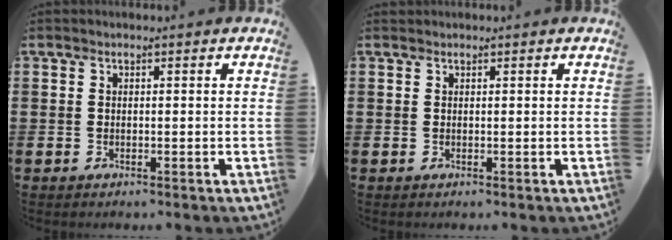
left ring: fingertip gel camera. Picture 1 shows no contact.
{"total": 0.0}